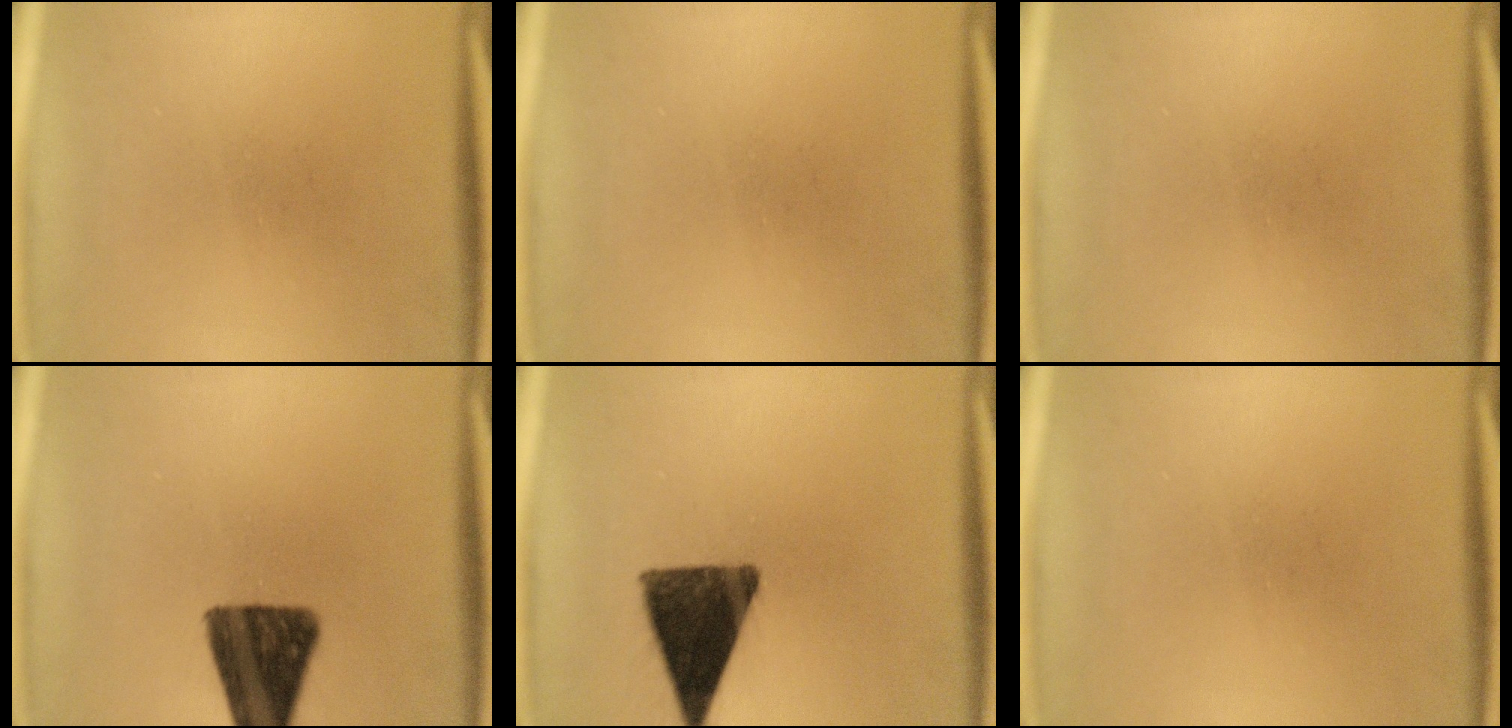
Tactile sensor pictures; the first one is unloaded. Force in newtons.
{"total": 0.0}
{"total": 0.0}
{"total": 13.2}
{"total": 13.0}
{"total": 0.0}